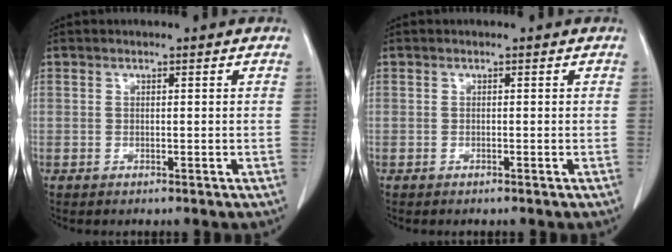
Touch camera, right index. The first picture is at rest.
{"total": 0.0}